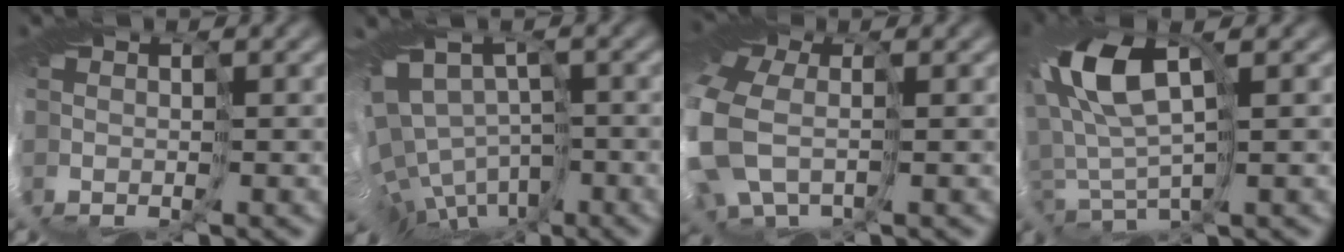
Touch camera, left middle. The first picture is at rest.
{"total": 9.2, "force": [-4.1, 6.8, 4.8], "torque": [-0.120, -0.011, -0.009]}
{"total": 9.6, "force": [0.2, 7.4, 6.2], "torque": [-0.186, -0.030, 0.041]}
{"total": 7.5, "force": [2.4, 3.8, 6.0], "torque": [-0.151, 0.022, 0.036]}